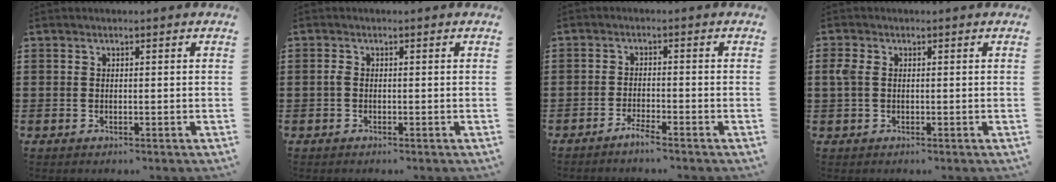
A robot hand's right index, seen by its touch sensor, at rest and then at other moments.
{"total": 1.0, "force": [-0.3, 0.4, 0.8], "torque": [-0.025, -0.003, -0.008]}
{"total": 2.2, "force": [-2.0, -0.1, 0.9], "torque": [-0.015, 0.001, -0.037]}
{"total": 2.4, "force": [0.2, 1.6, 1.8], "torque": [-0.054, 0.001, -0.002]}